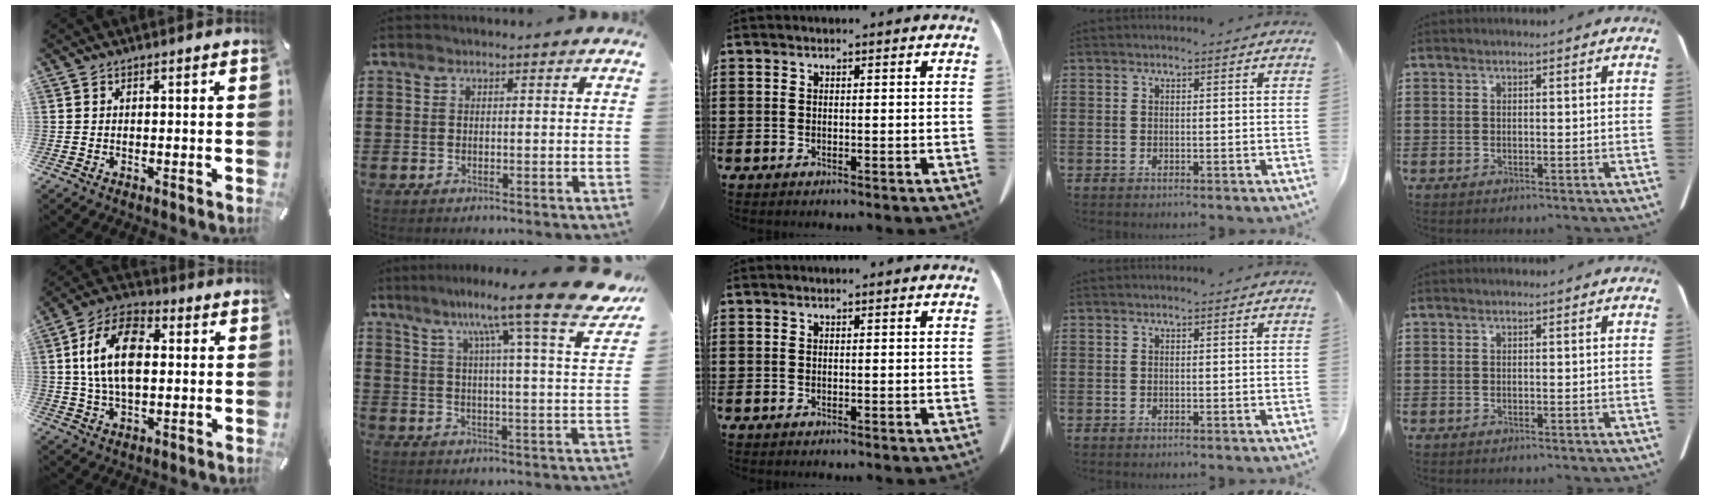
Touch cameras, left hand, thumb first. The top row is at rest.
{"thumb": {"total": 13.8, "force": [1.5, 8.5, 10.8], "torque": [-0.229, 0.009, 0.023]}, "index": {"total": 12.7, "force": [9.7, -0.4, 8.2], "torque": [-0.150, -0.060, 0.146]}}